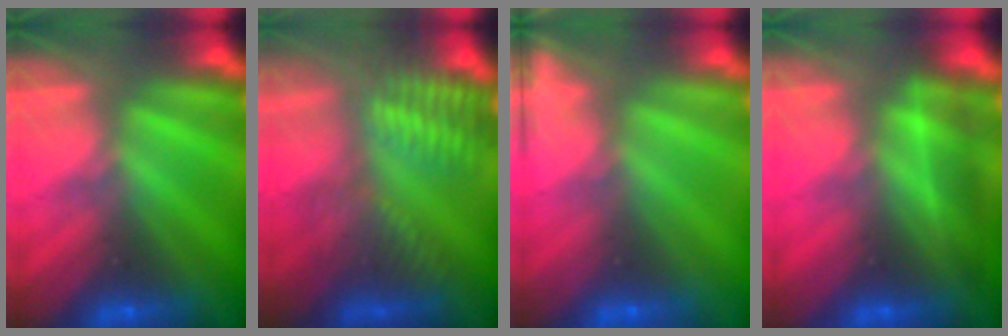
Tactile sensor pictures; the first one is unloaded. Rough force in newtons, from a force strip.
{"total": 4.6}
{"total": 7.3}
{"total": 2.2}